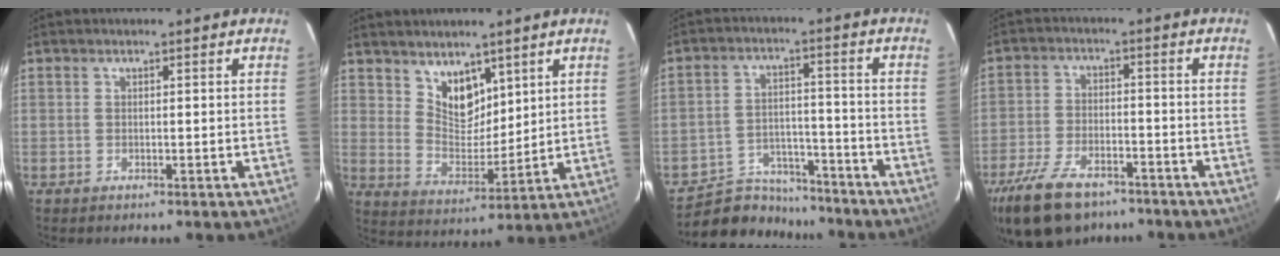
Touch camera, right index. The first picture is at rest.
{"total": 8.0, "force": [5.4, 4.7, 3.5], "torque": [-0.050, -0.001, 0.107]}
{"total": 11.7, "force": [-10.5, 4.9, 1.8], "torque": [-0.055, 0.026, -0.156]}
{"total": 15.8, "force": [-11.1, 7.8, 8.2], "torque": [-0.196, -0.019, -0.190]}